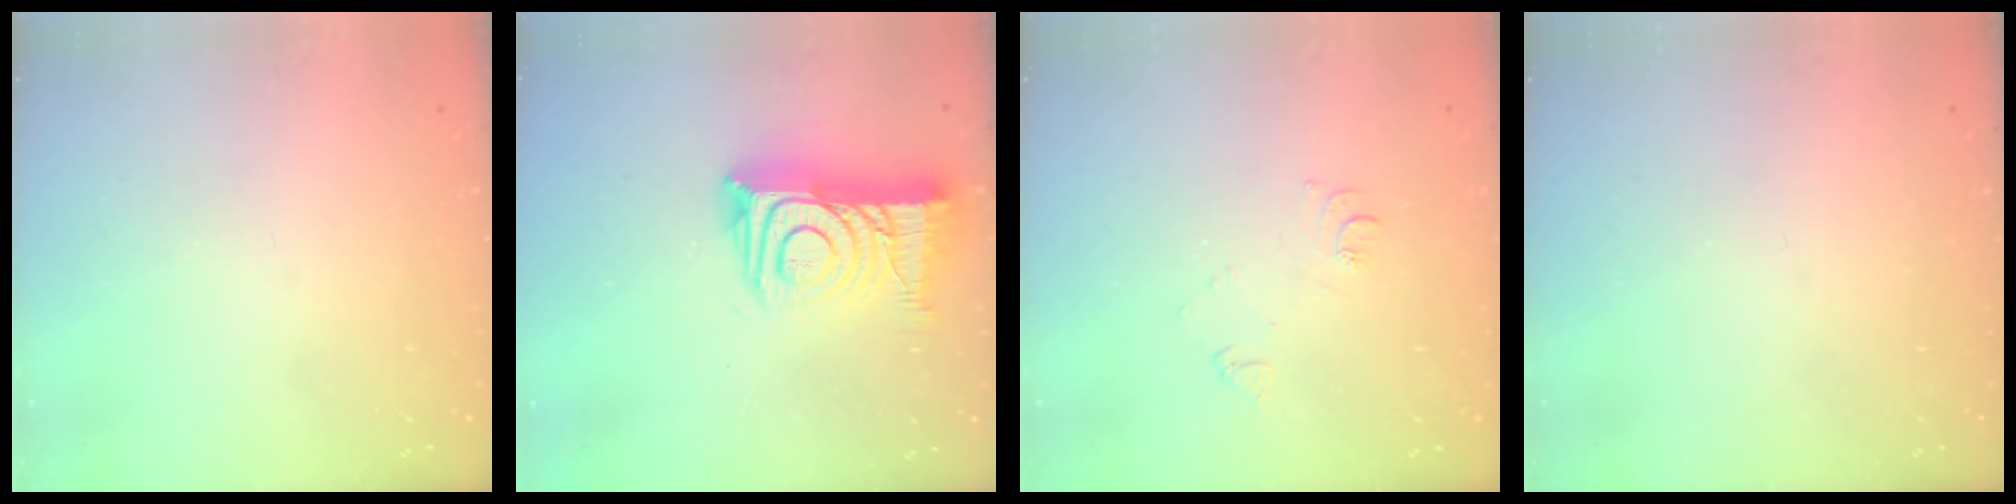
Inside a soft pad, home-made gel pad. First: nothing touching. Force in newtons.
{"total": 17.3, "press": 17.2, "slide": 1.3}
{"total": 6.4, "press": 6.4, "slide": 0.7}
{"total": 0.0}